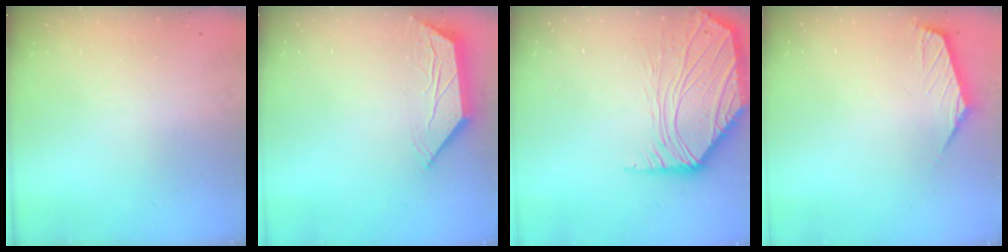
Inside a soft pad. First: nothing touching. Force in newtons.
{"total": 3.5, "press": 3.5, "slide": 0.4}
{"total": 8.3, "press": 8.1, "slide": 1.6}
{"total": 0.8, "press": 0.7, "slide": 0.4}